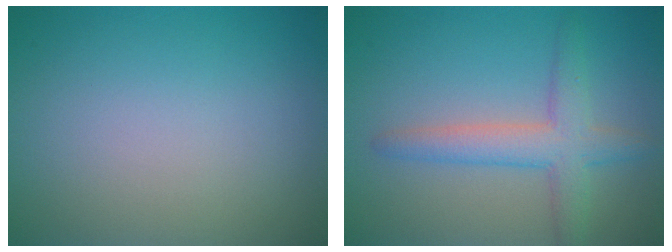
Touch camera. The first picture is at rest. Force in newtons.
{"total": 4.0, "press": 4.0, "slide": 0.2}